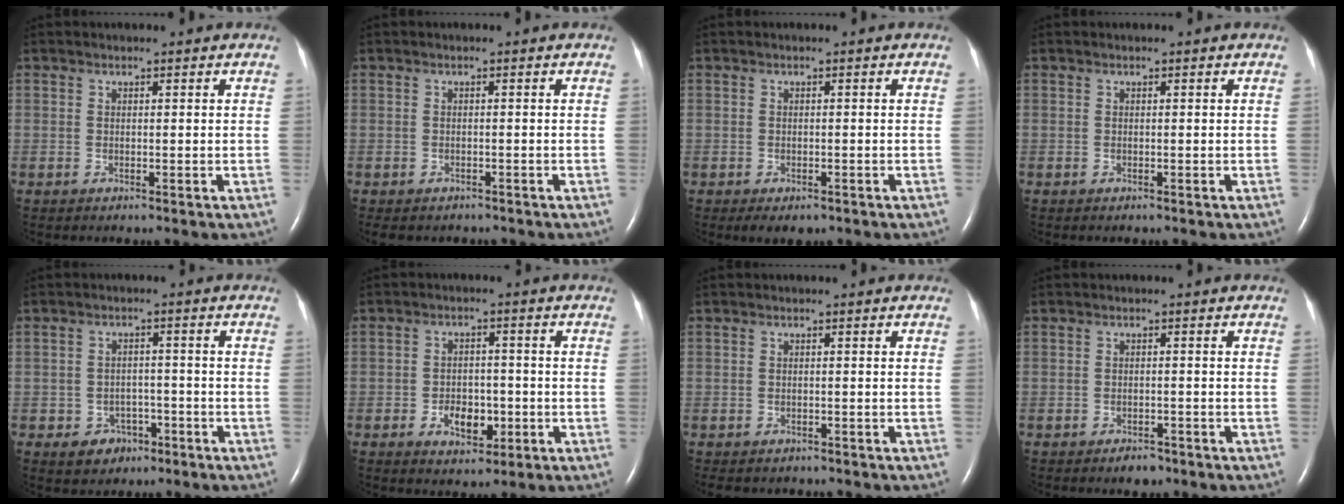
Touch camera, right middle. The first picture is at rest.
{"total": 5.7, "force": [-4.8, 2.6, 1.6], "torque": [-0.021, 0.000, -0.057]}
{"total": 2.9, "force": [-1.8, 1.5, 1.7], "torque": [-0.020, -0.003, -0.017]}
{"total": 0.0}
{"total": 4.3, "force": [-2.3, 3.4, 1.2], "torque": [-0.015, 0.012, -0.022]}
{"total": 5.1, "force": [-1.8, 3.2, 3.5], "torque": [-0.055, 0.004, -0.021]}
{"total": 6.1, "force": [-5.2, 2.5, 2.0], "torque": [-0.027, -0.001, -0.062]}
{"total": 2.1, "force": [-1.7, 1.0, 0.9], "torque": [-0.020, 0.000, -0.019]}